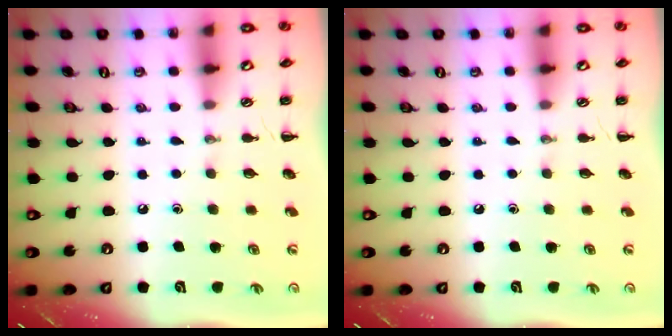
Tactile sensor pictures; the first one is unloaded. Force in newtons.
{"total": 0.0}